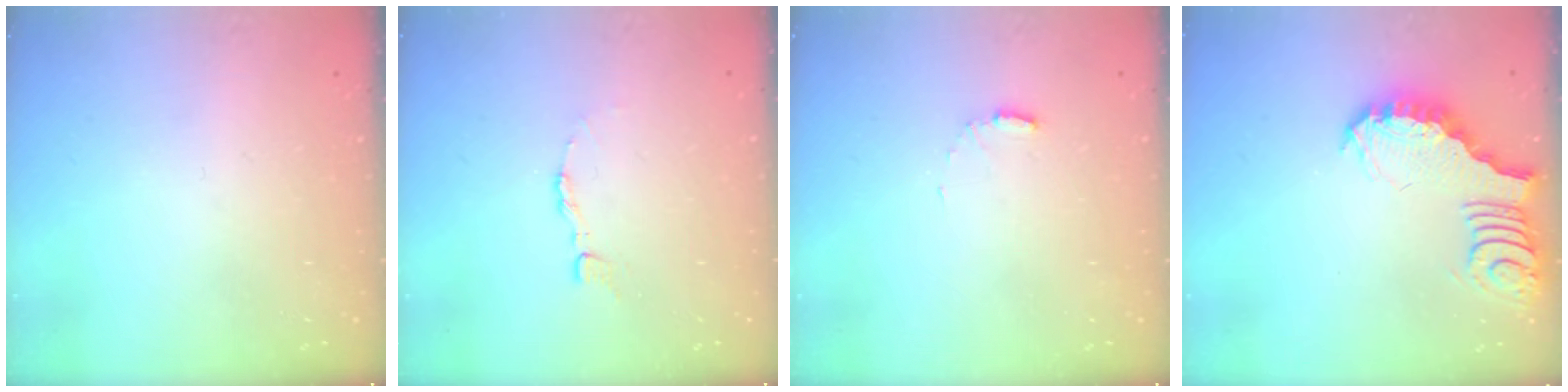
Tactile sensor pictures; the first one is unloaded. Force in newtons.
{"total": 2.9, "press": 2.9, "slide": 0.2}
{"total": 6.0, "press": 6.0, "slide": 0.5}
{"total": 3.8, "press": 3.8, "slide": 0.6}